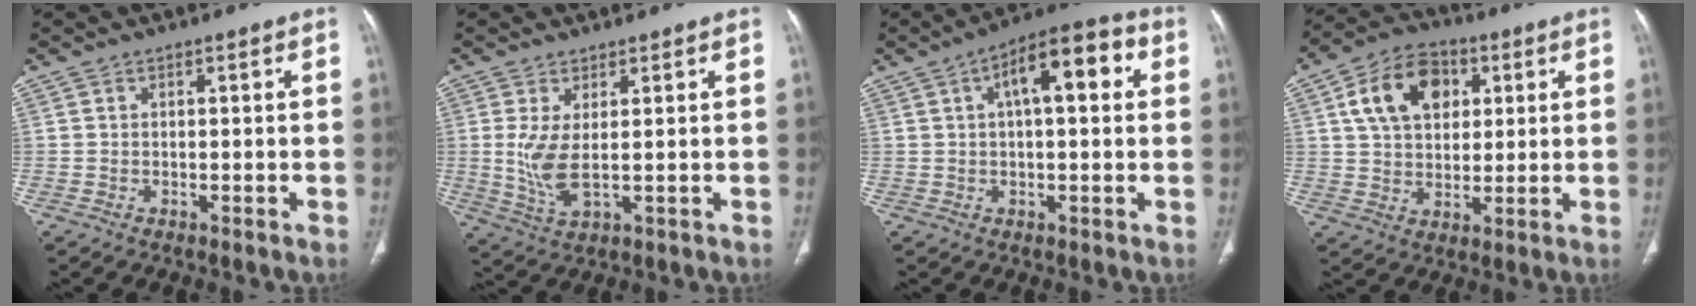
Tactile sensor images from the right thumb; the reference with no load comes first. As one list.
[{"total": 6.2, "force": [0.7, 2.0, 5.9], "torque": [-0.141, -0.017, 0.021]}, {"total": 12.0, "force": [3.3, 4.8, 10.5], "torque": [-0.137, 0.029, 0.041]}, {"total": 13.4, "force": [4.2, 9.4, 8.5], "torque": [-0.120, 0.003, 0.069]}]